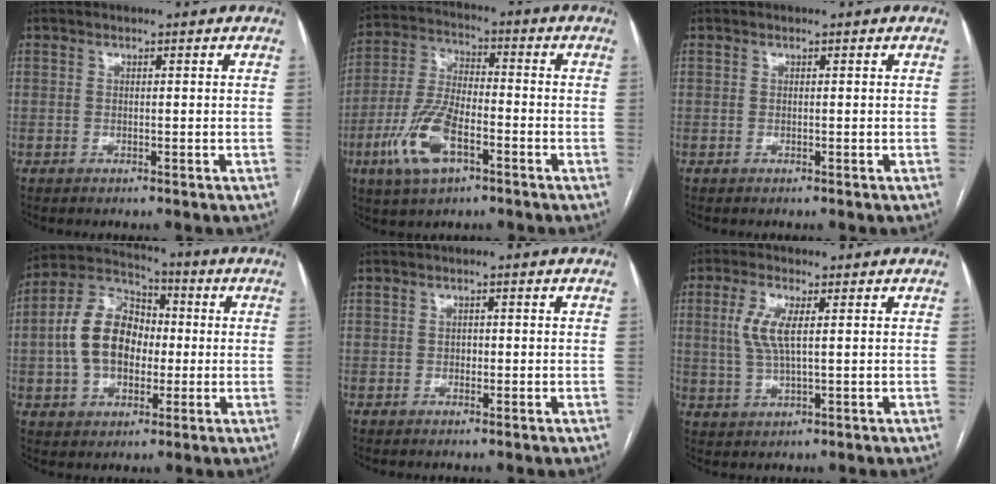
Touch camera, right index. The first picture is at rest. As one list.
[{"total": 11.8, "force": [-5.2, 4.6, 9.6], "torque": [-0.218, 0.000, -0.095]}, {"total": 0.0}, {"total": 12.7, "force": [-0.5, 8.8, 9.2], "torque": [-0.202, 0.039, -0.008]}, {"total": 1.0, "force": [-0.2, 0.8, 0.5], "torque": [-0.006, 0.004, -0.004]}, {"total": 5.5, "force": [1.2, 1.4, 5.2], "torque": [-0.122, 0.003, 0.027]}]